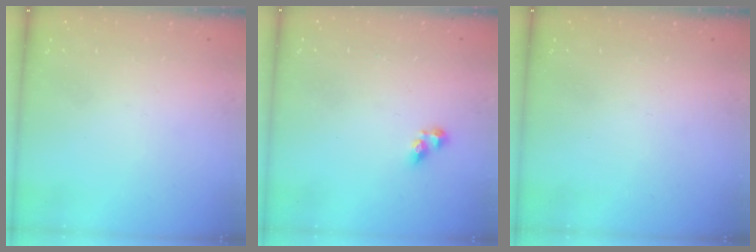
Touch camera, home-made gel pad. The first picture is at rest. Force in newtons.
{"total": 5.2, "press": 5.2, "slide": 0.7}
{"total": 0.0}